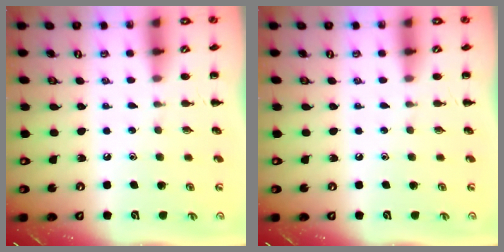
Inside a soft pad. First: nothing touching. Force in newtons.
{"total": 0.0}